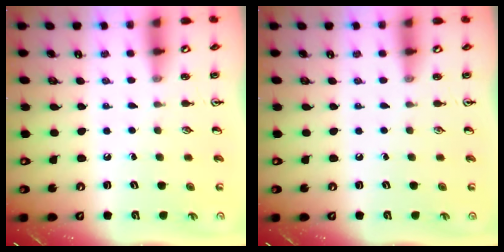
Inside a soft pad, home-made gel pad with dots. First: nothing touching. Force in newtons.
{"total": 0.0}